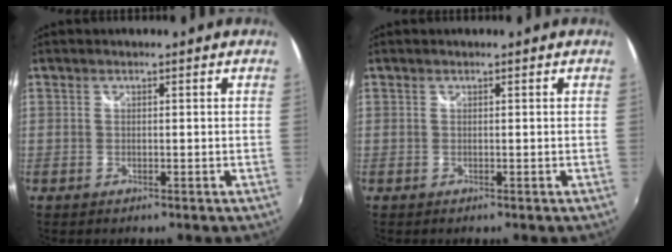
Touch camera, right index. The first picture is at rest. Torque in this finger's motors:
{"motor_torque": [0.03, 0.06, 0.00, 0.00]}